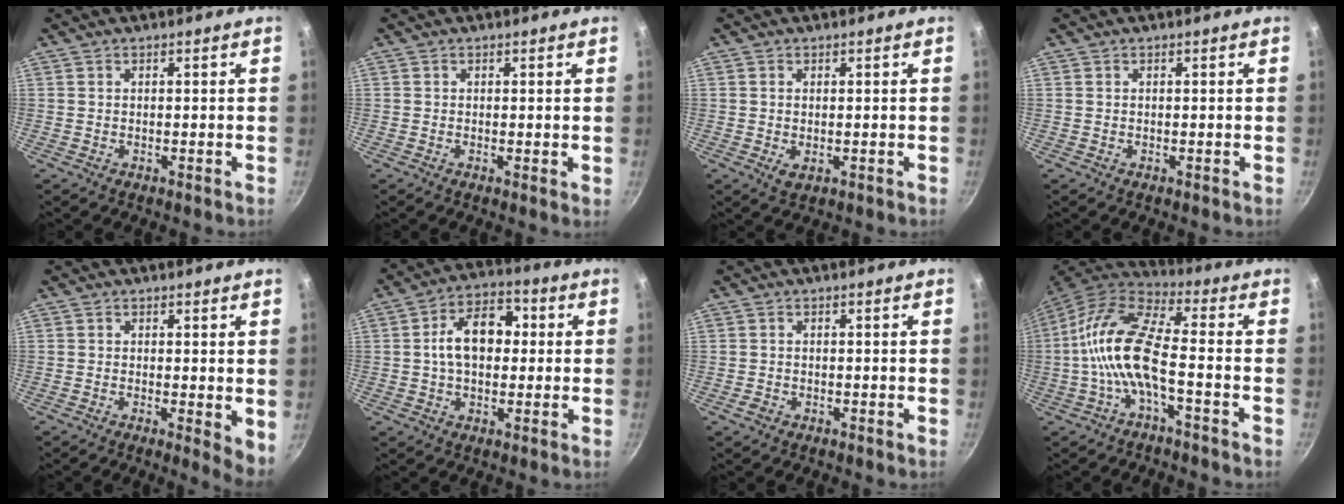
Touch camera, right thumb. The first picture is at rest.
{"total": 0.6, "force": [0.1, 0.2, 0.6], "torque": [-0.008, -0.006, -0.002]}
{"total": 1.9, "force": [-0.1, 1.2, 1.5], "torque": [-0.025, -0.005, 0.000]}
{"total": 0.0}
{"total": 4.3, "force": [-0.1, 1.5, 4.0], "torque": [-0.050, -0.011, -0.003]}
{"total": 11.4, "force": [1.0, 7.7, 8.4], "torque": [-0.103, 0.027, 0.001]}
{"total": 1.2, "force": [-0.7, 0.9, 0.5], "torque": [-0.013, 0.003, -0.011]}
{"total": 13.4, "force": [-3.0, 4.8, 12.2], "torque": [-0.252, 0.040, -0.073]}